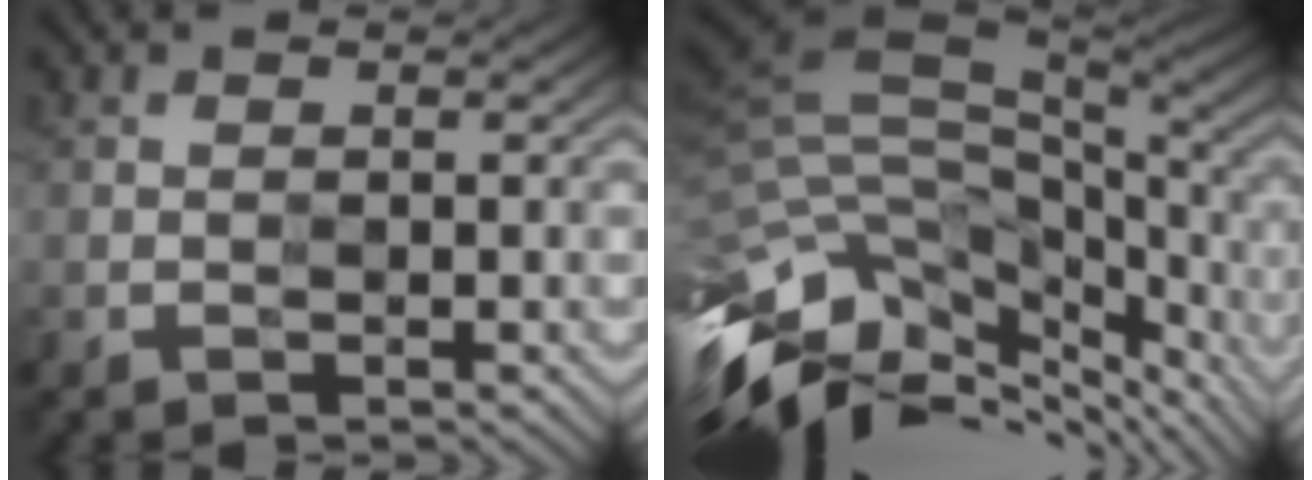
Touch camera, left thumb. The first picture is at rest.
{"total": 15.3, "force": [-4.6, 8.0, 12.2], "torque": [-0.245, -0.013, -0.047]}